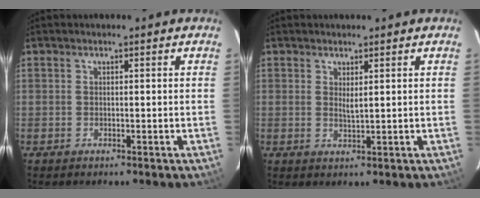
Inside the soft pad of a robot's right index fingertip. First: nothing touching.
{"total": 1.7, "force": [0.8, 0.3, 1.5], "torque": [-0.025, -0.002, 0.013]}